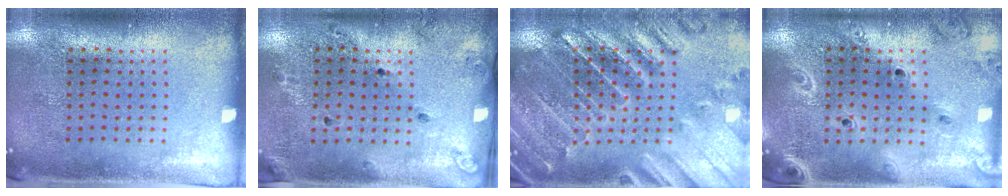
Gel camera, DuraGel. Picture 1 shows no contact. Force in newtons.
{"total": 1.6, "press": 1.3, "slide": 0.9}
{"total": 1.6, "press": 1.6, "slide": 0.3}
{"total": 2.1, "press": 1.9, "slide": 0.9}